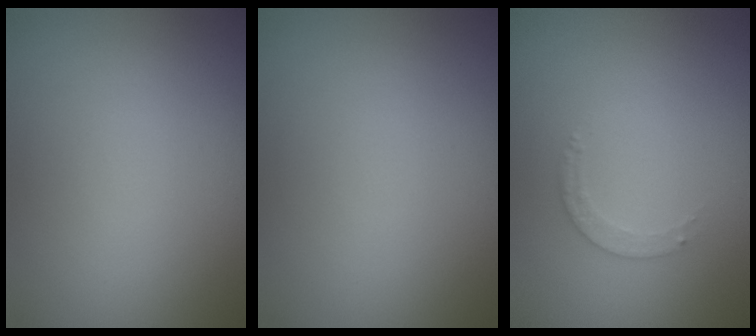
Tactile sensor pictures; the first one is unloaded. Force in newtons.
{"total": 0.0}
{"total": 0.8, "press": 0.6, "slide": 0.6}